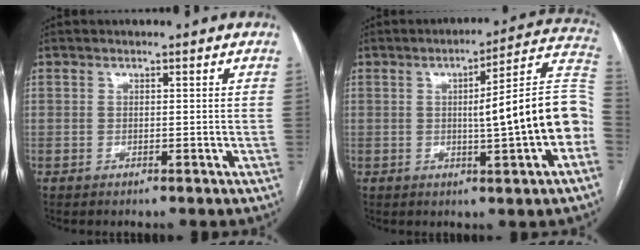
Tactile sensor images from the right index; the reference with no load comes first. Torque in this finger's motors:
{"motor_torque": [1.61, -0.37, 0.58, 0.15]}